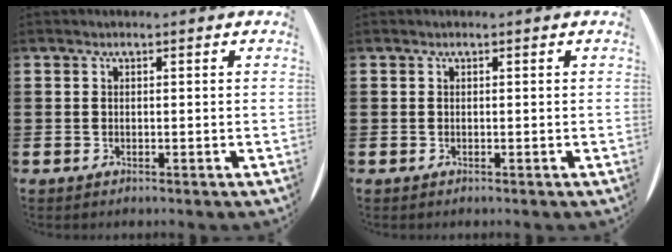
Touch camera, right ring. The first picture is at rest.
{"total": 0.0}